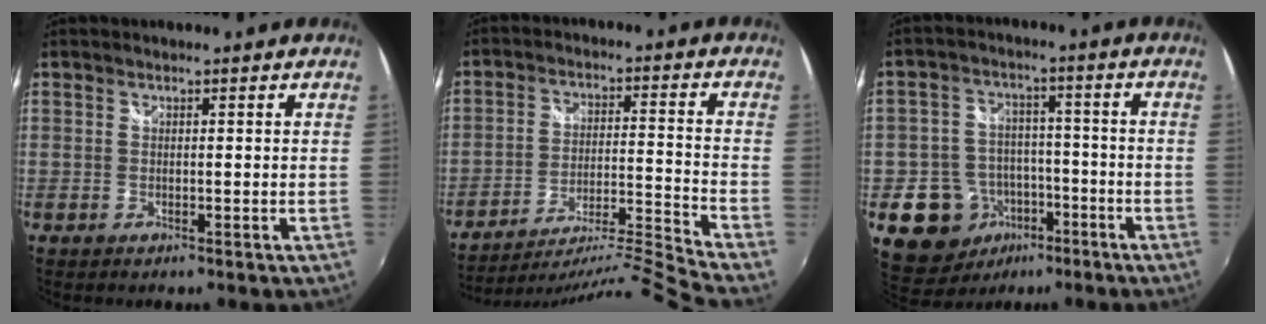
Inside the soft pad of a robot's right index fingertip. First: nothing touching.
{"total": 16.7, "force": [-15.1, -4.9, 5.0], "torque": [-0.087, -0.019, -0.251]}
{"total": 11.3, "force": [-5.3, 9.6, 2.7], "torque": [-0.076, 0.029, -0.068]}